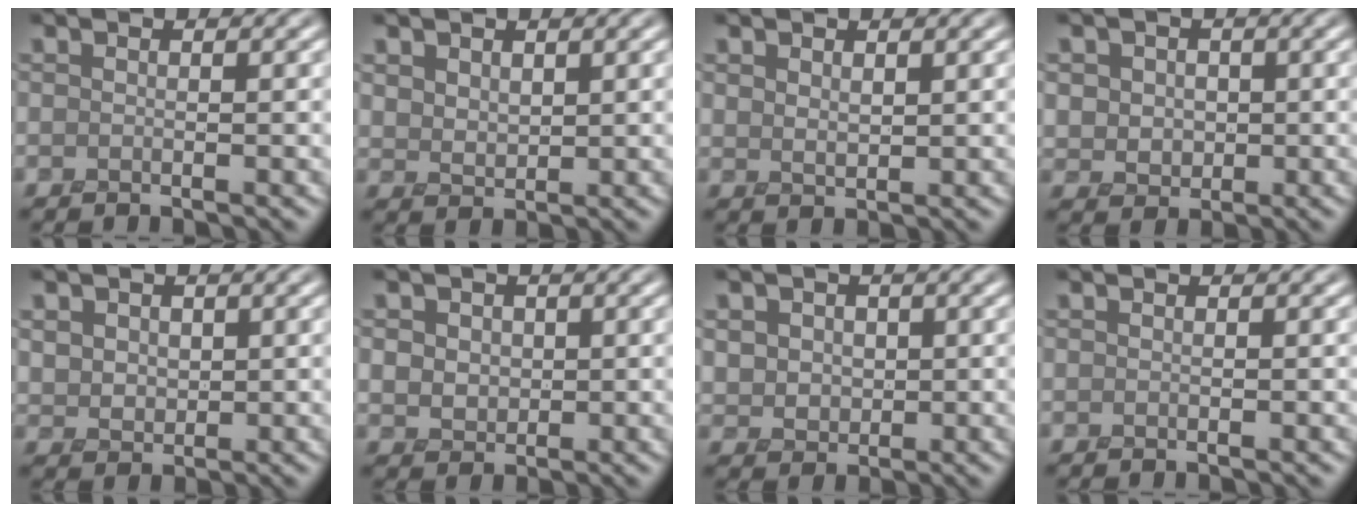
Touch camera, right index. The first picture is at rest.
{"total": 2.0, "force": [1.0, 1.4, 1.0], "torque": [-0.029, -0.006, 0.021]}
{"total": 1.3, "force": [1.0, 0.6, 0.5], "torque": [-0.015, -0.005, 0.024]}
{"total": 3.8, "force": [0.4, 3.4, 1.6], "torque": [-0.027, 0.008, 0.000]}
{"total": 3.8, "force": [1.3, 3.1, 1.9], "torque": [-0.051, 0.008, 0.020]}
{"total": 3.6, "force": [1.0, 3.0, 1.8], "torque": [-0.042, 0.010, 0.012]}
{"total": 4.0, "force": [0.8, 3.5, 1.7], "torque": [-0.037, 0.010, 0.008]}
{"total": 0.0}